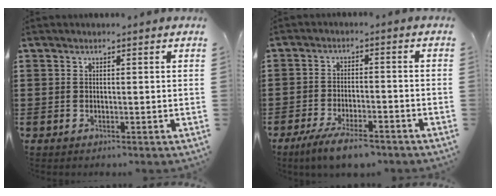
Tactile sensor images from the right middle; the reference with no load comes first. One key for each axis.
{"total": 5.7, "fx": -4.6, "fy": 1.1, "fz": 3.1, "tx": -0.061, "ty": -0.004, "tz": -0.086}